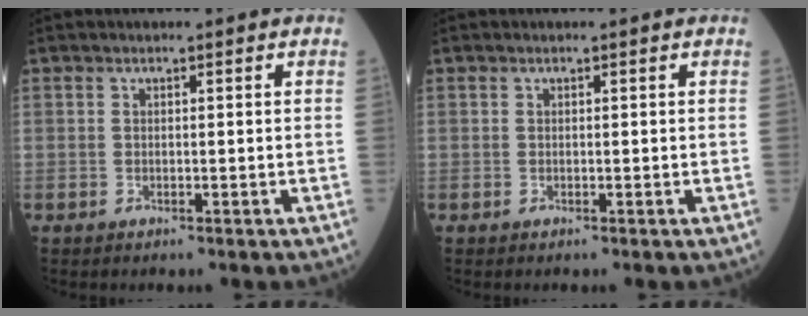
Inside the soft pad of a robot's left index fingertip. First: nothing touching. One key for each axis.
{"total": 0.0}